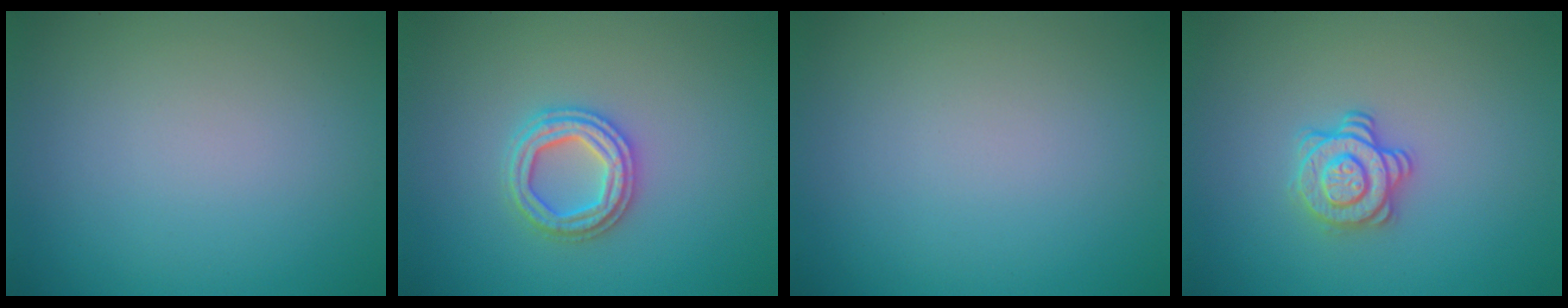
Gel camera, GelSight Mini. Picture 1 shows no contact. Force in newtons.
{"total": 2.9, "press": 2.9, "slide": 0.6}
{"total": 0.0}
{"total": 2.9, "press": 2.5, "slide": 1.4}